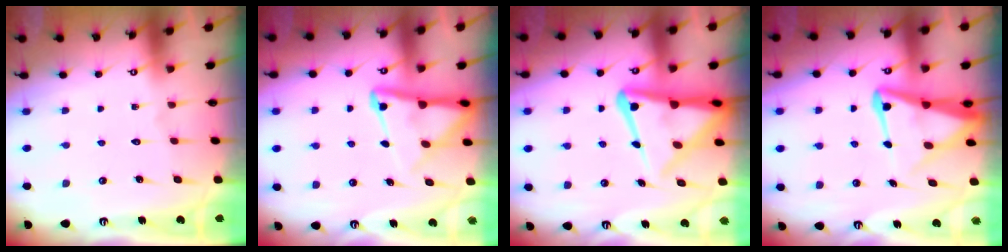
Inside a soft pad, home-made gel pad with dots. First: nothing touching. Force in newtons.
{"total": 9.1, "press": 9.1, "slide": 0.9}
{"total": 14.1, "press": 14.1, "slide": 1.3}
{"total": 8.7, "press": 8.6, "slide": 1.0}